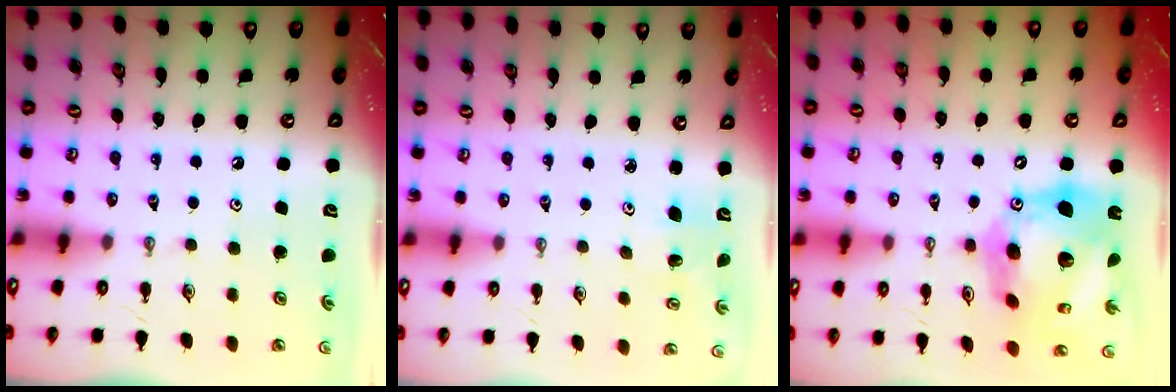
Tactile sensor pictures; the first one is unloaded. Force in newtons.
{"total": 2.0, "press": 2.0, "slide": 0.1}
{"total": 22.0, "press": 21.8, "slide": 2.4}